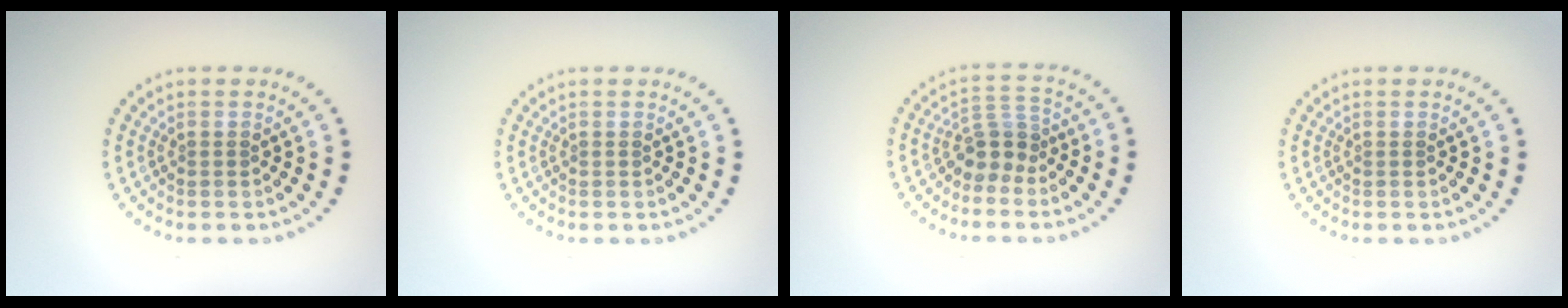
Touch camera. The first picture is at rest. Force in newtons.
{"total": 0.0}
{"total": 3.0, "press": 2.8, "slide": 1.1}
{"total": 0.0}